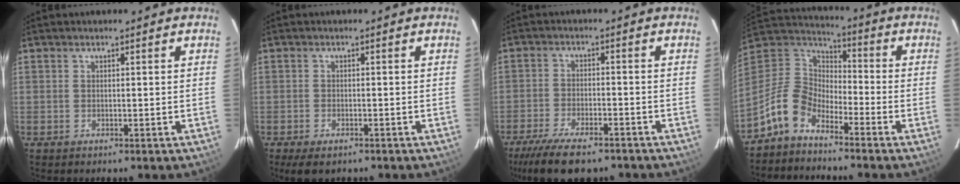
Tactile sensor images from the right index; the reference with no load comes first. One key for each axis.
{"total": 4.5, "fx": -3.2, "fy": 2.0, "fz": 2.5, "tx": -0.060, "ty": -0.018, "tz": -0.052}
{"total": 13.5, "fx": -10.5, "fy": 4.3, "fz": 7.3, "tx": -0.161, "ty": -0.032, "tz": -0.172}
{"total": 10.0, "fx": -6.7, "fy": 5.5, "fz": 5.0, "tx": -0.110, "ty": 0.024, "tz": -0.144}